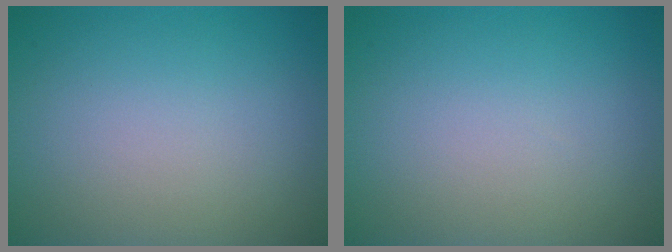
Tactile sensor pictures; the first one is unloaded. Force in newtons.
{"total": 0.0}